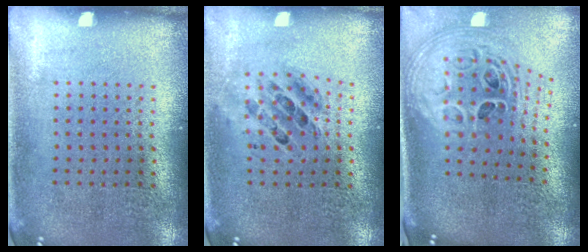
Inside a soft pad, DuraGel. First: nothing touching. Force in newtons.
{"total": 0.8, "press": 0.8, "slide": 0.1}
{"total": 2.9, "press": 2.0, "slide": 2.0}